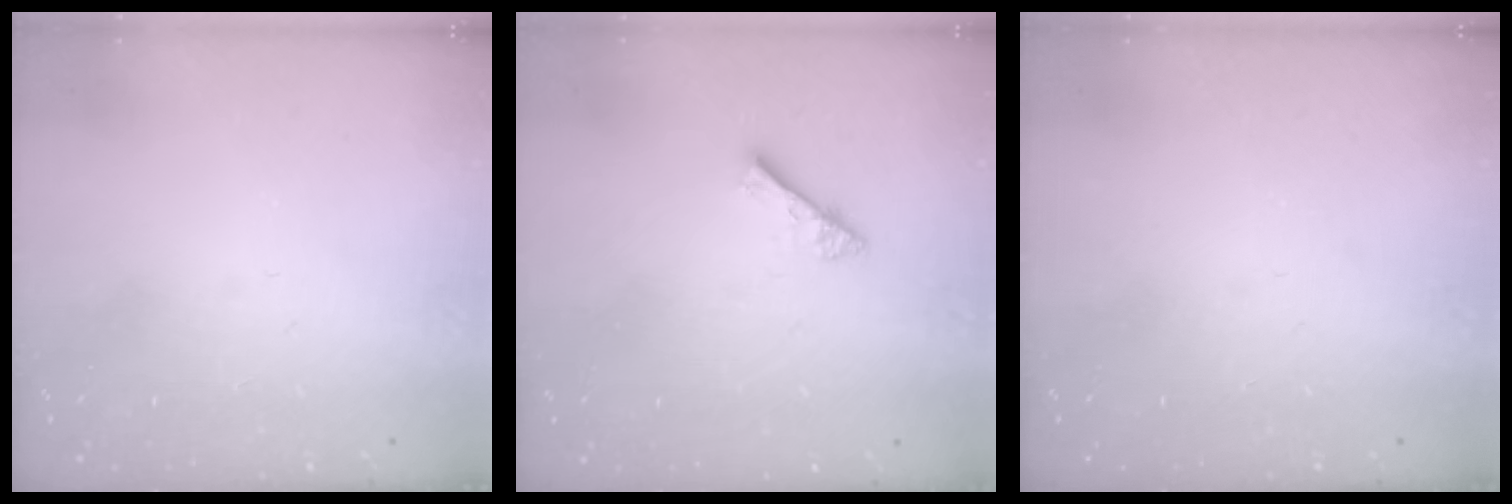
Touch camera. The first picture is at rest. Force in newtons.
{"total": 2.8, "press": 2.8, "slide": 0.3}
{"total": 0.0}